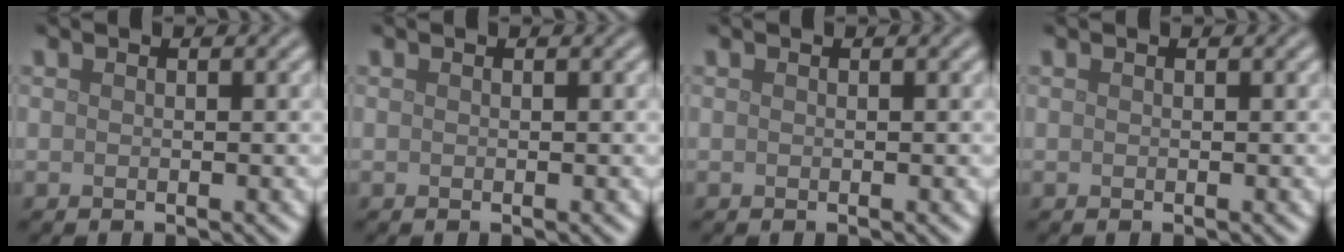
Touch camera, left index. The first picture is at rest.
{"total": 0.0}
{"total": 0.0}
{"total": 0.0}